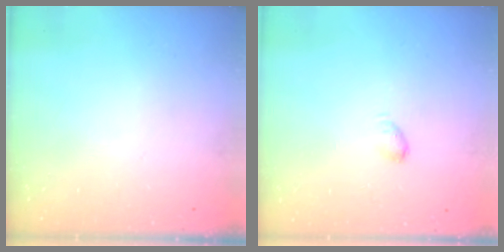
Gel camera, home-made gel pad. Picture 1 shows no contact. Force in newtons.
{"total": 2.9, "press": 2.9, "slide": 0.5}